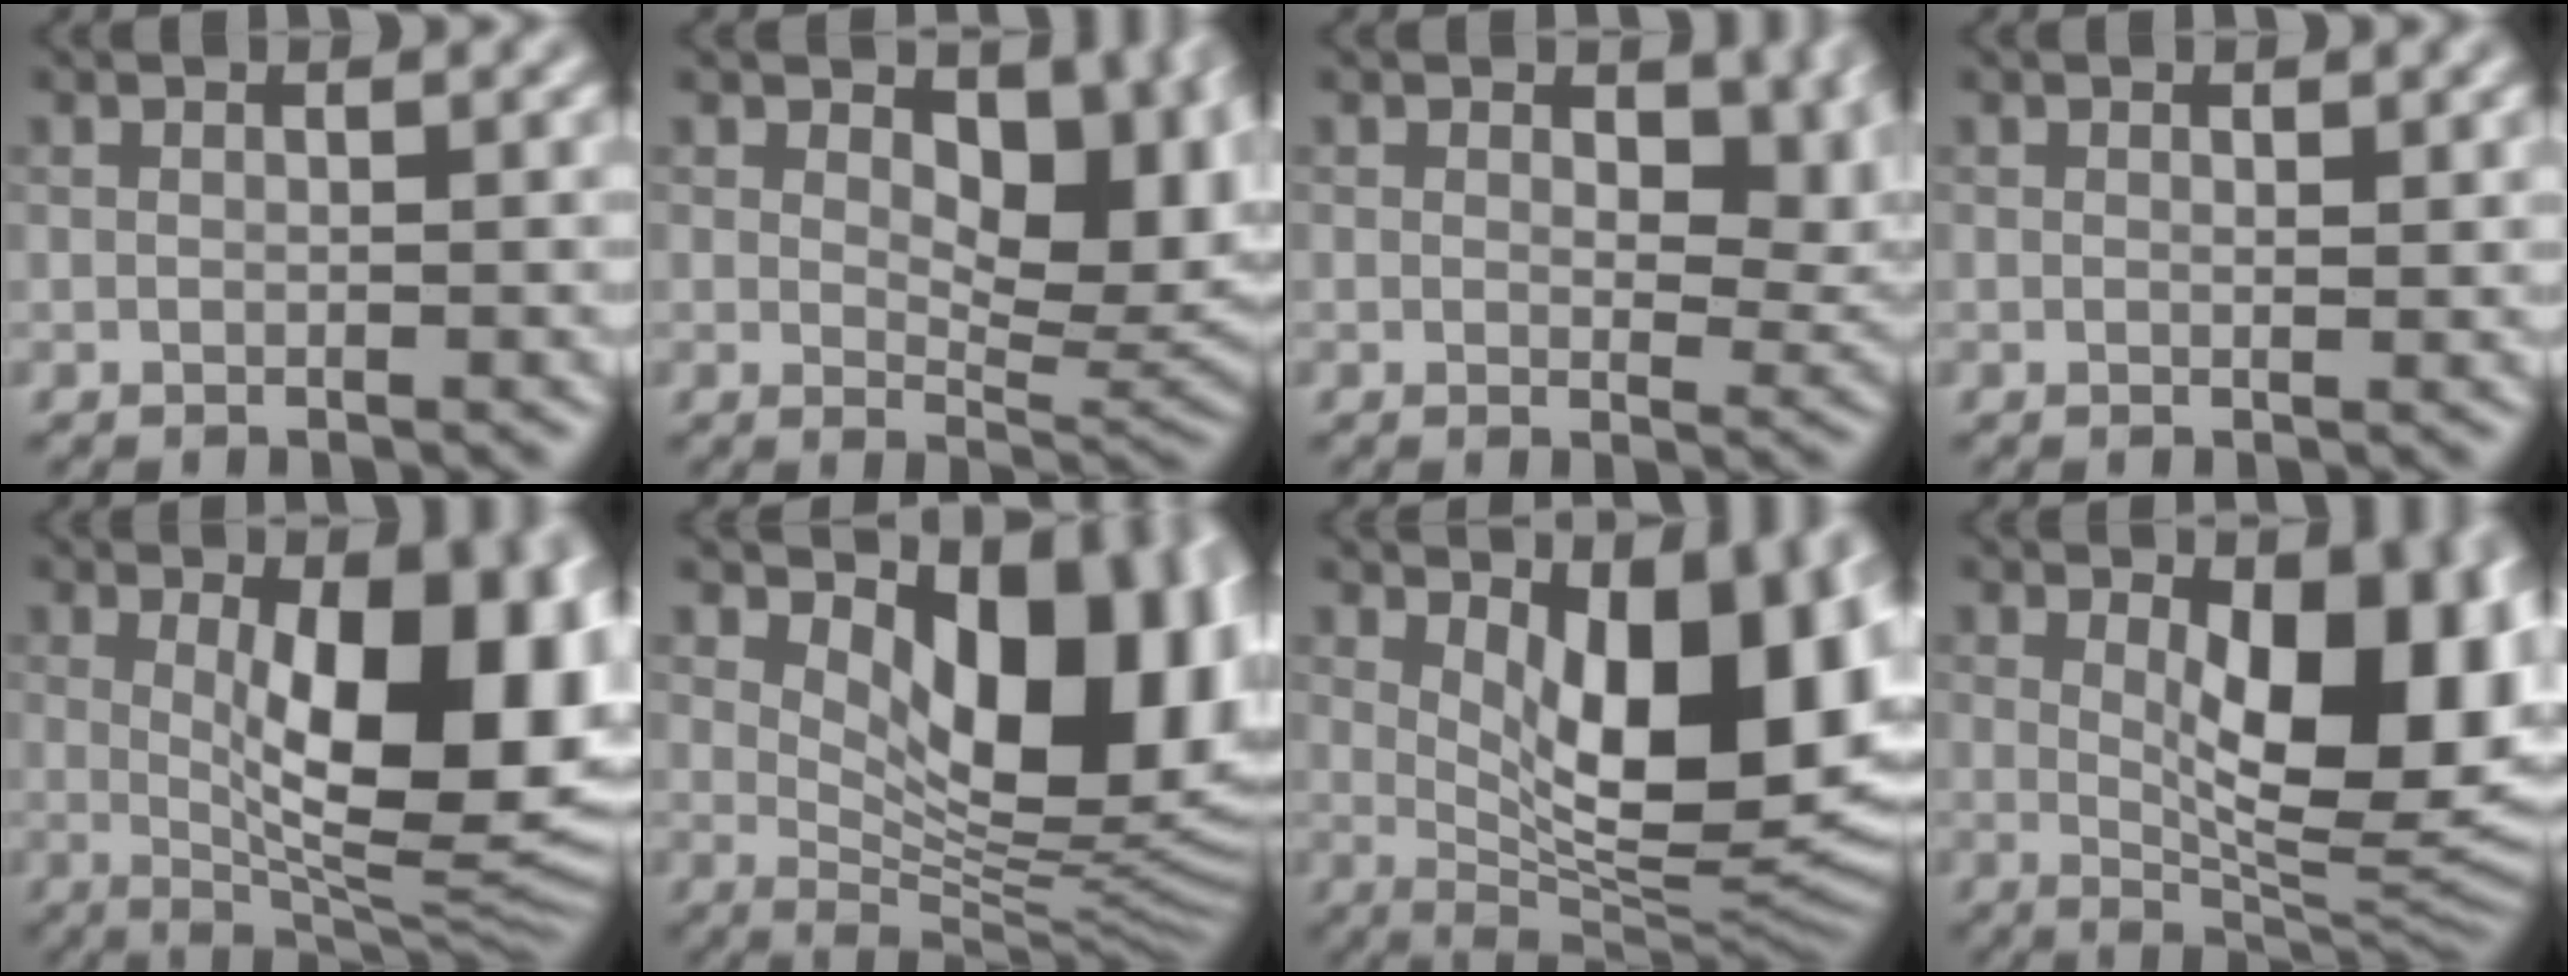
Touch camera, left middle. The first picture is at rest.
{"total": 9.1, "force": [2.8, 5.0, 7.1], "torque": [-0.101, -0.016, 0.046]}
{"total": 5.0, "force": [1.6, 3.0, 3.7], "torque": [-0.047, -0.010, 0.022]}
{"total": 0.5, "force": [0.4, 0.2, 0.3], "torque": [-0.003, -0.004, 0.006]}
{"total": 13.4, "force": [1.7, 5.1, 12.3], "torque": [-0.147, -0.001, 0.026]}
{"total": 13.6, "force": [4.0, 7.1, 10.9], "torque": [-0.134, -0.009, 0.076]}
{"total": 11.9, "force": [2.9, 5.1, 10.3], "torque": [-0.127, -0.003, 0.050]}
{"total": 11.8, "force": [2.1, 5.3, 10.3], "torque": [-0.122, -0.008, 0.039]}